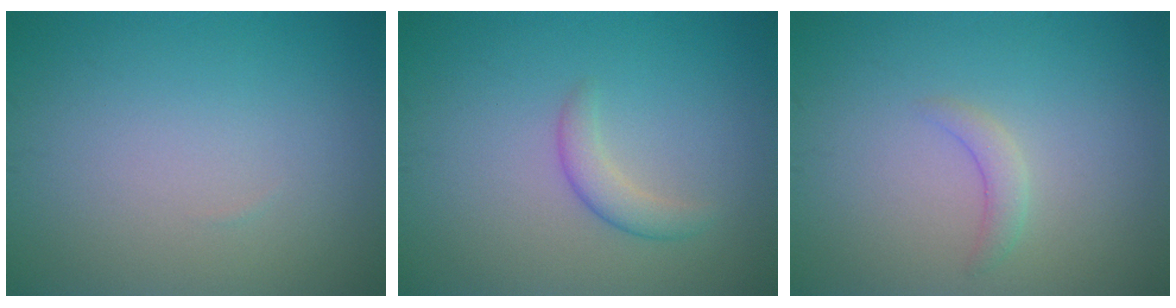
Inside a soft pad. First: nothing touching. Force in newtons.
{"total": 1.9, "press": 1.9, "slide": 0.0}
{"total": 1.3, "press": 1.3, "slide": 0.2}